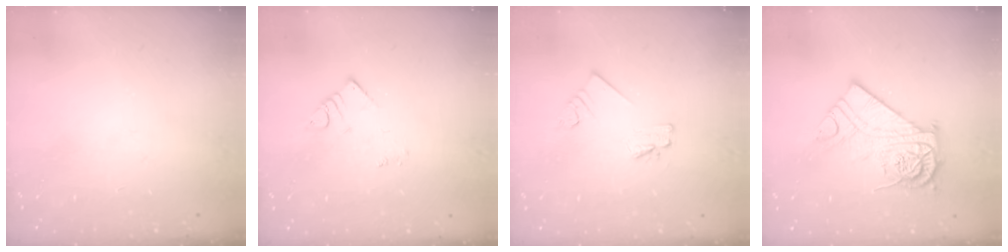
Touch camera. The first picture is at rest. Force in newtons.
{"total": 2.7, "press": 2.7, "slide": 0.4}
{"total": 2.3, "press": 2.3, "slide": 0.1}
{"total": 14.0, "press": 13.9, "slide": 1.4}